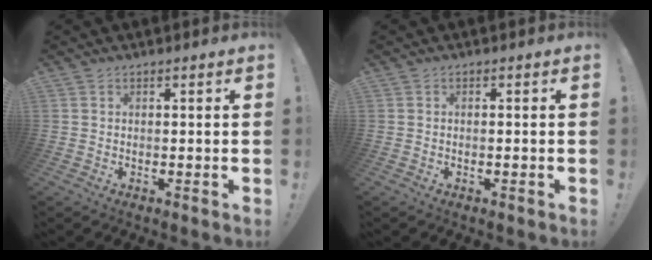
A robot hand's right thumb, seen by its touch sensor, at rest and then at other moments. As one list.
[{"total": 0.7, "force": [-0.6, 0.0, 0.4], "torque": [-0.010, 0.002, -0.011]}]